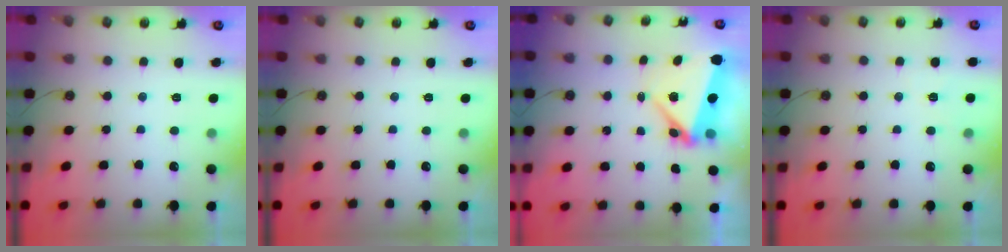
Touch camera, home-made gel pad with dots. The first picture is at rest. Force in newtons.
{"total": 0.0}
{"total": 6.8, "press": 6.6, "slide": 1.6}
{"total": 4.1, "press": 4.1, "slide": 0.2}